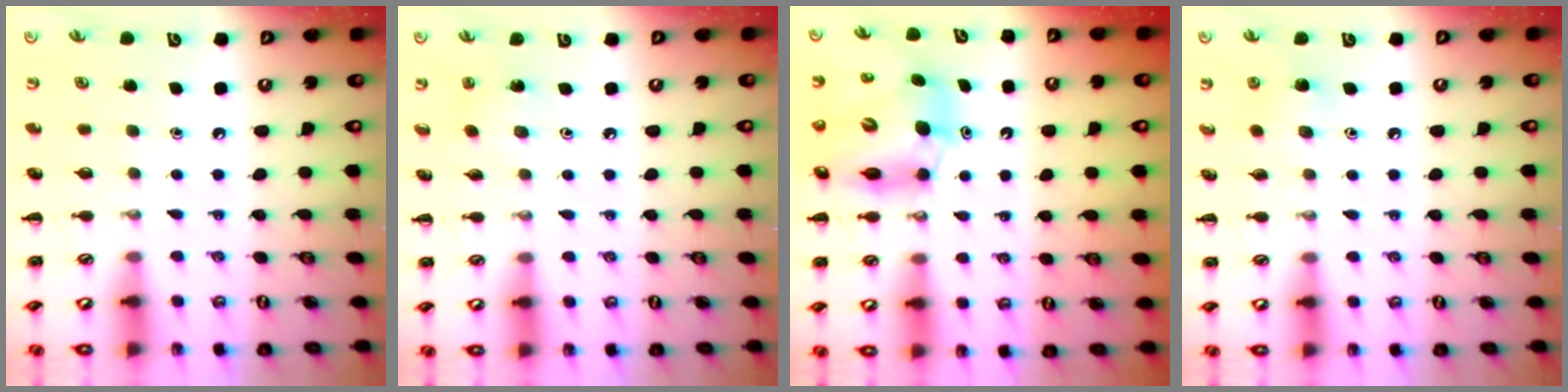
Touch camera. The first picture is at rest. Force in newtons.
{"total": 2.1, "press": 2.0, "slide": 0.8}
{"total": 10.7, "press": 10.3, "slide": 2.8}
{"total": 4.4, "press": 4.2, "slide": 1.4}